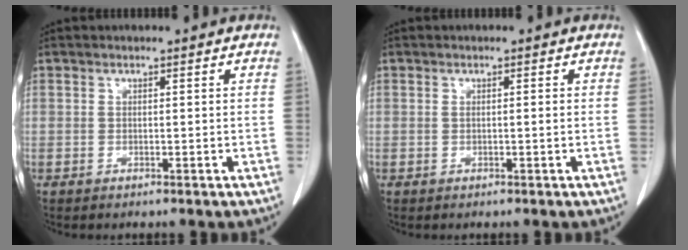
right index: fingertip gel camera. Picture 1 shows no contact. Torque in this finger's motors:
{"motor_torque": [0.02, -0.04, 0.05, 0.00]}